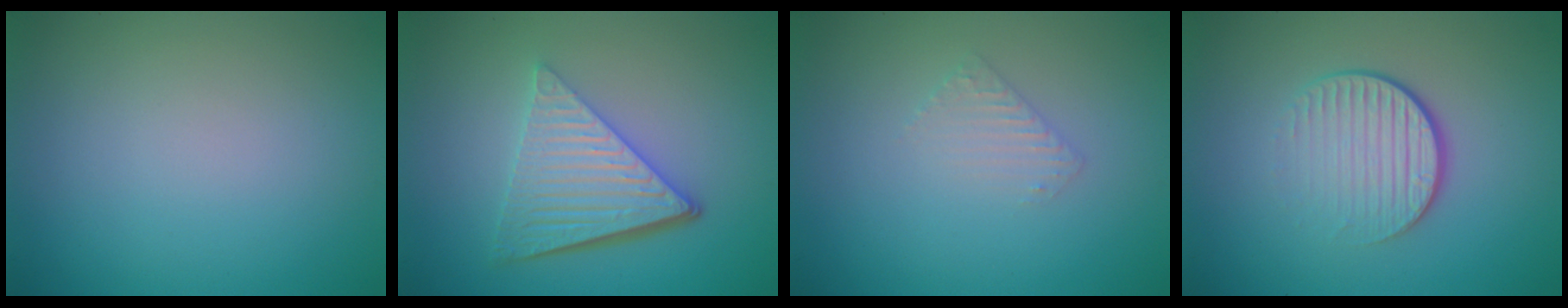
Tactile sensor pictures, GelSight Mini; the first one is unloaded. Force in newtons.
{"total": 6.2, "press": 4.2, "slide": 4.5}
{"total": 1.3, "press": 1.3, "slide": 0.3}
{"total": 4.2, "press": 2.6, "slide": 3.2}